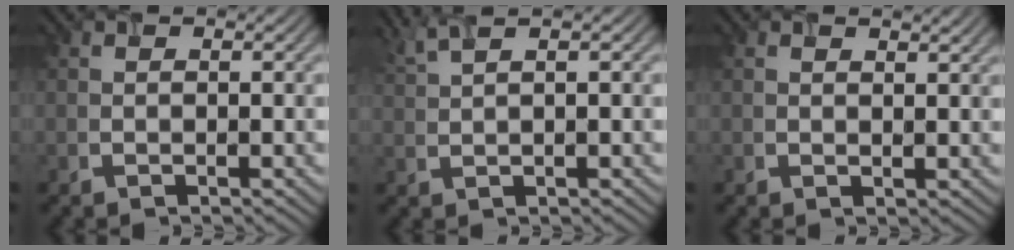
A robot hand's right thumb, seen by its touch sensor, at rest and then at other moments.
{"total": 2.9, "force": [1.9, 0.1, 2.2], "torque": [-0.037, 0.019, 0.035]}
{"total": 1.1, "force": [0.9, 0.3, 0.6], "torque": [-0.006, -0.001, 0.020]}